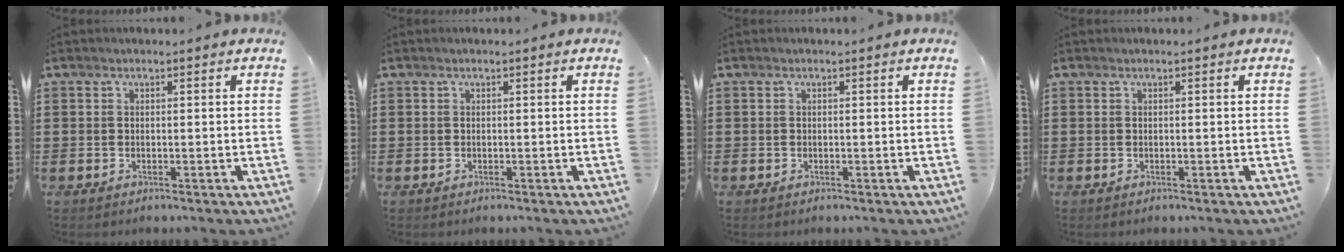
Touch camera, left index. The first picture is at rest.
{"total": 0.0}
{"total": 0.0}
{"total": 0.0}